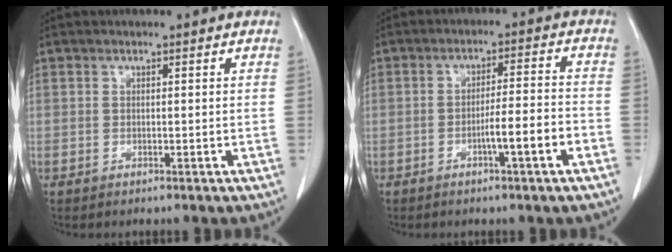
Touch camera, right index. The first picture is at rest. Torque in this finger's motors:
{"motor_torque": [0.78, -0.40, 0.40, 0.05]}